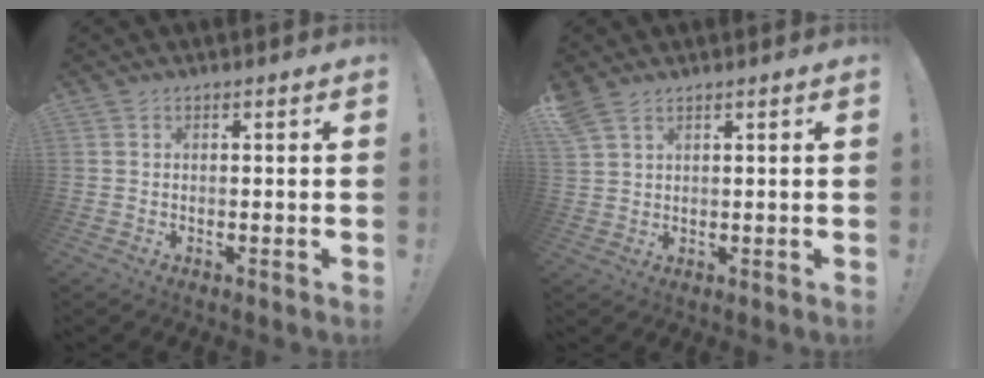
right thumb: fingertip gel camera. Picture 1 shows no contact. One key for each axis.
{"total": 3.9, "fx": 2.9, "fy": 1.7, "fz": 1.9, "tx": -0.042, "ty": -0.011, "tz": 0.059}